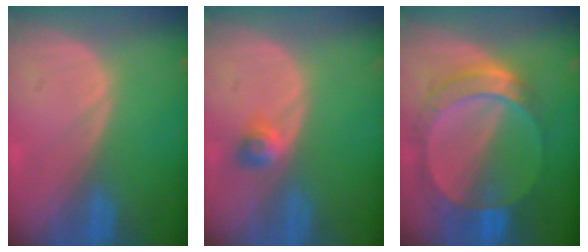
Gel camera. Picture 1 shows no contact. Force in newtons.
{"total": 2.5, "press": 2.2, "slide": 1.3}
{"total": 8.5, "press": 7.7, "slide": 3.5}